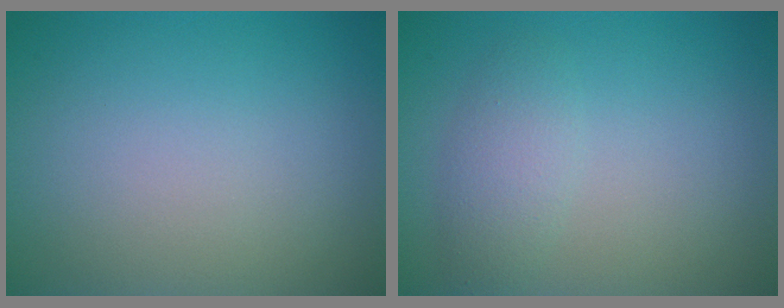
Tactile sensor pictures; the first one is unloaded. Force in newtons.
{"total": 2.2, "press": 2.2, "slide": 0.2}